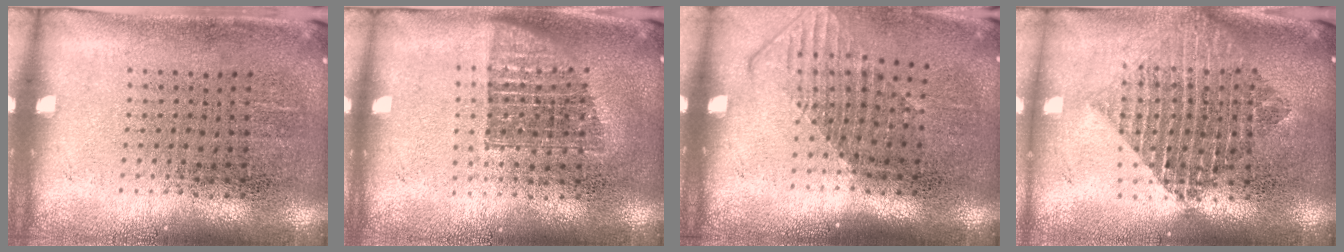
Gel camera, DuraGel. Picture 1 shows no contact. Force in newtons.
{"total": 1.2, "press": 1.0, "slide": 0.7}
{"total": 1.4, "press": 1.1, "slide": 0.9}
{"total": 2.0, "press": 1.6, "slide": 1.3}